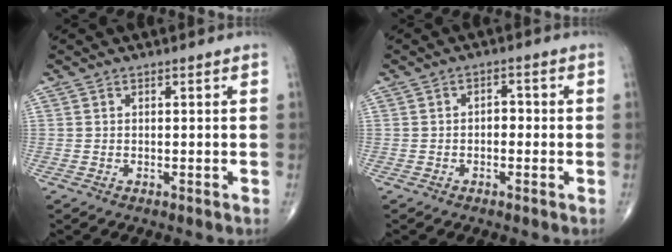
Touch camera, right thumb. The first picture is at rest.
{"total": 2.3, "force": [-0.4, 1.5, 1.7], "torque": [-0.013, 0.010, -0.011]}